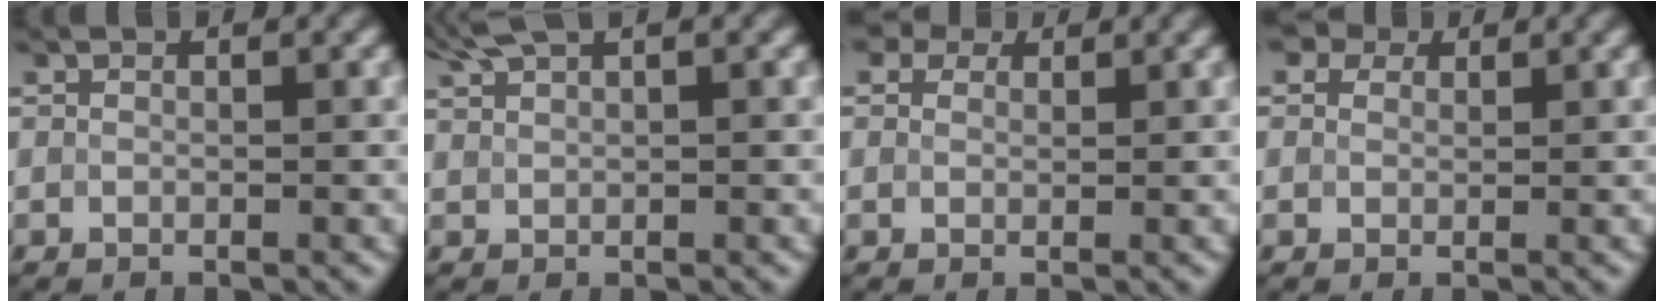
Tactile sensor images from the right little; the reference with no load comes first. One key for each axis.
{"total": 2.8, "fx": 2.4, "fy": 0.2, "fz": 1.4, "tx": -0.032, "ty": 0.019, "tz": 0.051}
{"total": 3.1, "fx": 2.0, "fy": 2.0, "fz": 1.4, "tx": -0.031, "ty": 0.019, "tz": 0.004}
{"total": 3.4, "fx": 2.1, "fy": 2.2, "fz": 1.5, "tx": -0.029, "ty": 0.021, "tz": 0.004}